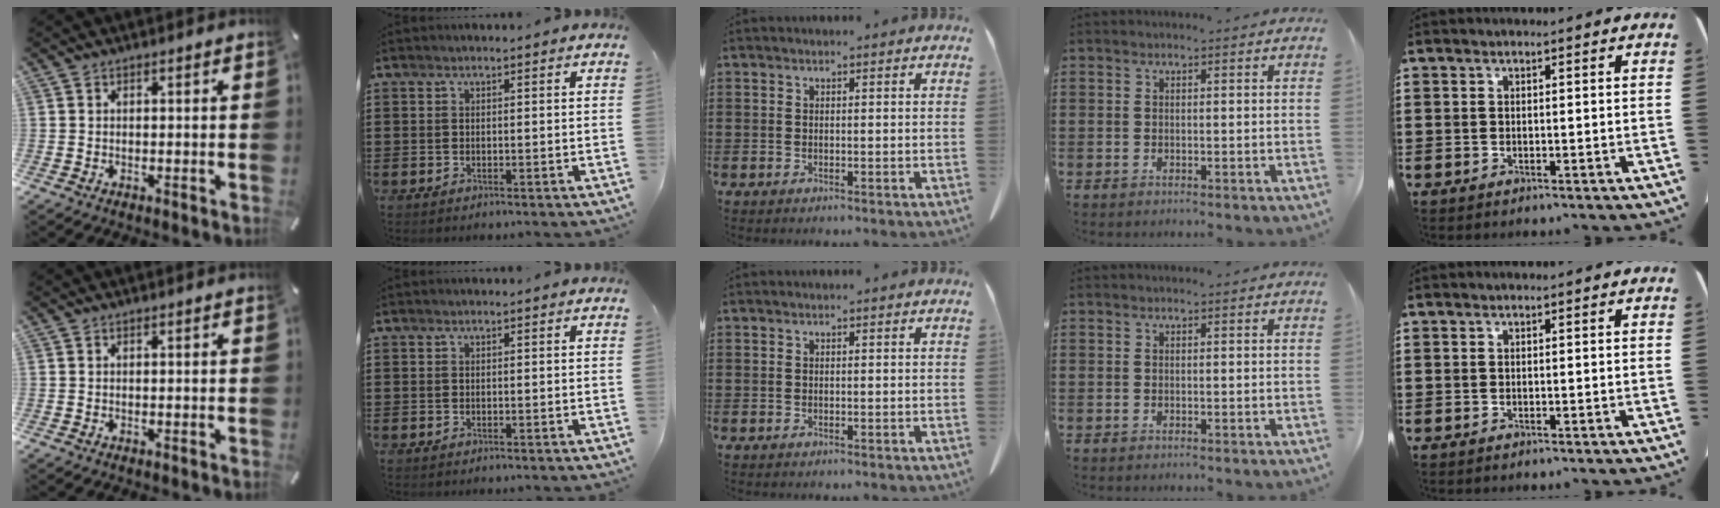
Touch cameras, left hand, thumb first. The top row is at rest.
{}